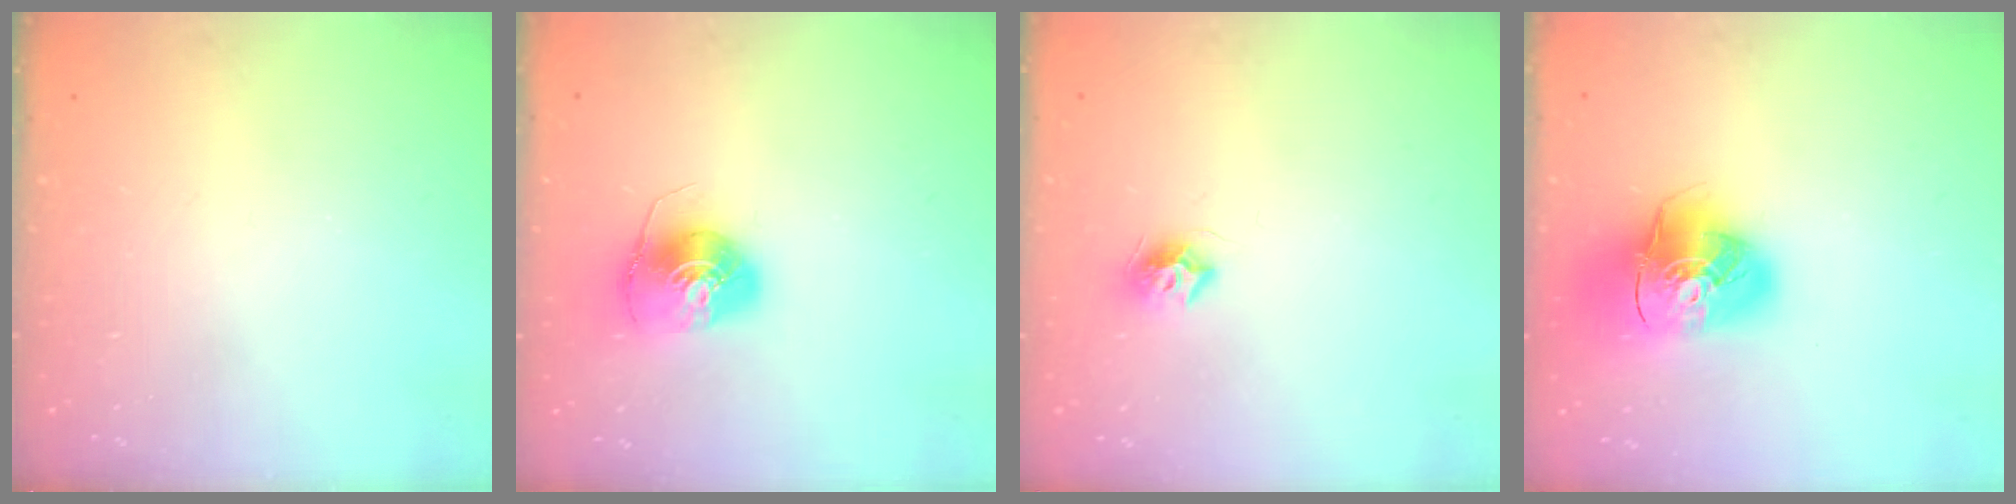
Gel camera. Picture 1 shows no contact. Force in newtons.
{"total": 8.8, "press": 8.8, "slide": 0.1}
{"total": 7.4, "press": 7.4, "slide": 0.0}
{"total": 14.9, "press": 14.8, "slide": 1.9}